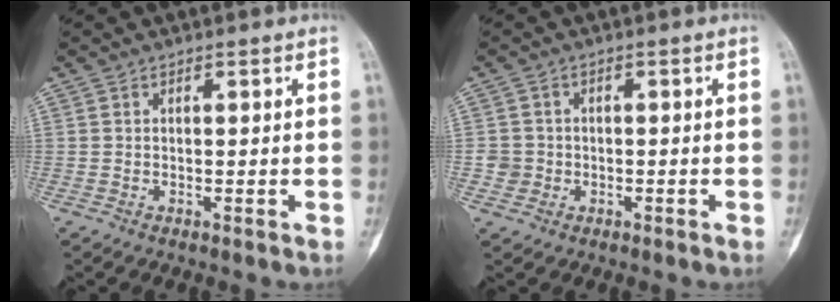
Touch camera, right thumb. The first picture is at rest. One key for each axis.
{"total": 2.7, "fx": -0.6, "fy": 2.7, "fz": 0.2, "tx": 0.016, "ty": 0.009, "tz": -0.014}